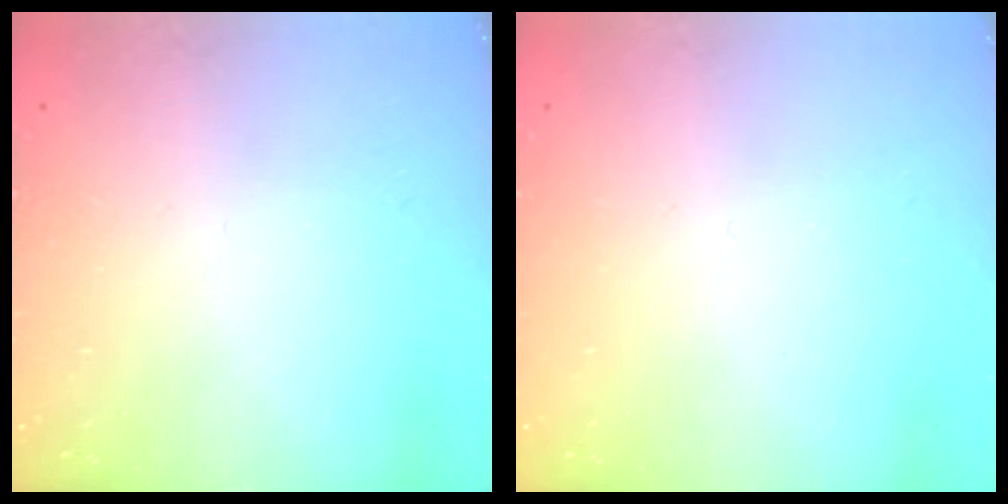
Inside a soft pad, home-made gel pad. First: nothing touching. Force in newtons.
{"total": 0.0}